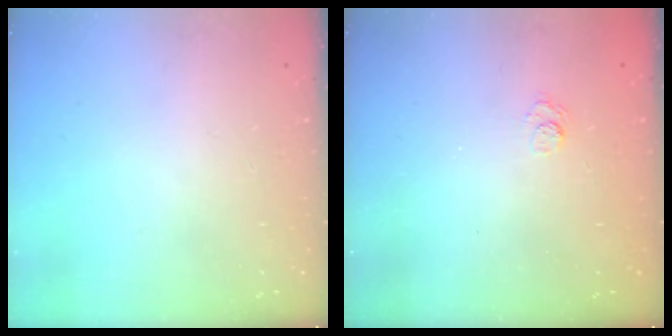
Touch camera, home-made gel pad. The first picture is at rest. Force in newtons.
{"total": 2.6, "press": 2.3, "slide": 1.3}